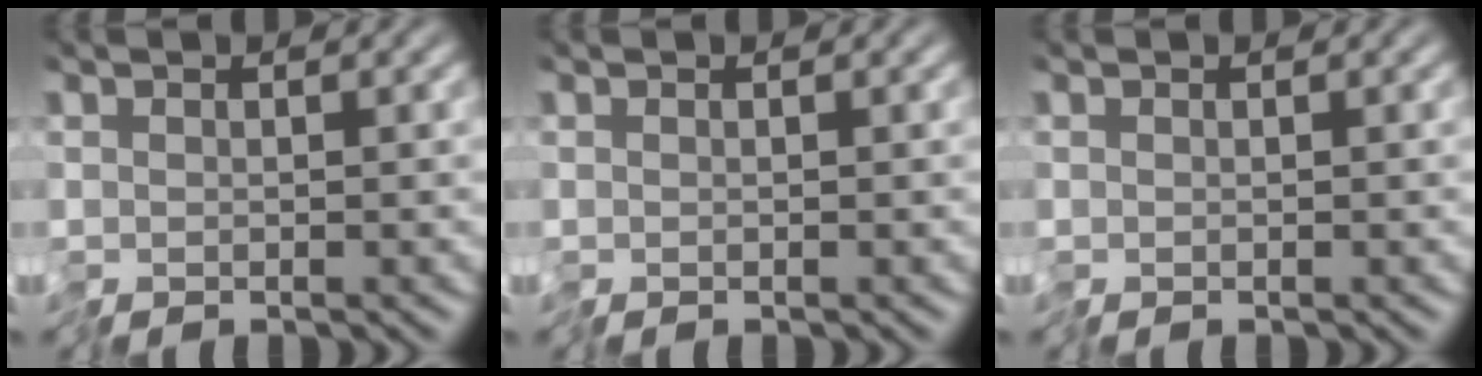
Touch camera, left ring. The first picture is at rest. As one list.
[{"total": 0.0}, {"total": 0.0}]